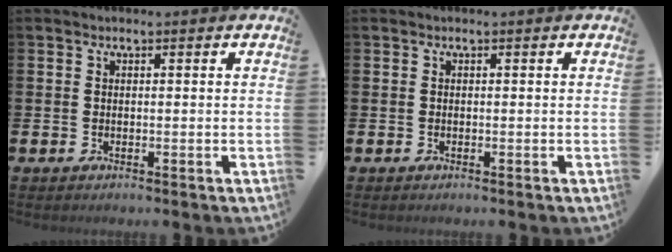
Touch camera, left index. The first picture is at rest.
{"total": 0.0}